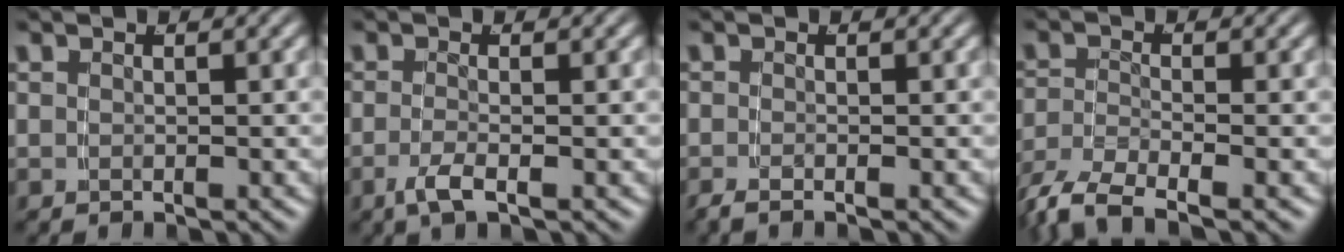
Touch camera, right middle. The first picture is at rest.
{"total": 2.1, "force": [-1.4, -0.1, 1.5], "torque": [-0.038, -0.010, -0.021]}
{"total": 1.1, "force": [-1.0, -0.1, 0.4], "torque": [-0.013, -0.007, -0.014]}
{"total": 6.4, "force": [-4.8, 2.7, 3.3], "torque": [-0.077, -0.028, -0.065]}